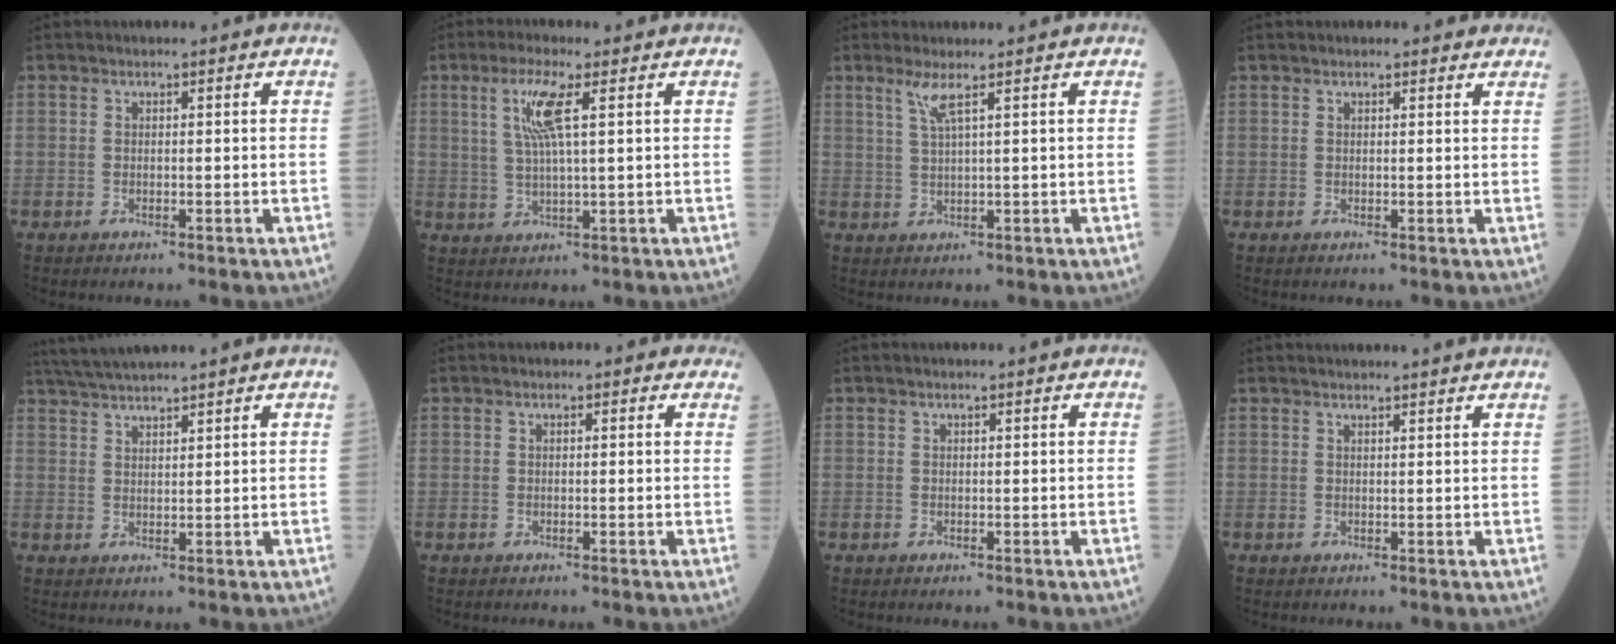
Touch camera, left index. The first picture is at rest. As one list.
[{"total": 6.5, "force": [2.2, 0.2, 6.1], "torque": [-0.136, 0.003, 0.044]}, {"total": 2.6, "force": [1.4, -0.5, 2.1], "torque": [-0.050, -0.005, 0.031]}, {"total": 2.8, "force": [2.5, 1.0, 0.6], "torque": [-0.004, 0.011, 0.019]}, {"total": 7.0, "force": [6.4, -0.7, 2.9], "torque": [-0.058, 0.033, 0.115]}, {"total": 0.6, "force": [0.3, 0.5, 0.2], "torque": [0.005, 0.001, -0.006]}, {"total": 0.7, "force": [0.7, 0.0, 0.4], "torque": [-0.007, 0.012, 0.013]}, {"total": 6.4, "force": [6.1, -0.3, 2.0], "torque": [-0.022, 0.025, 0.062]}]